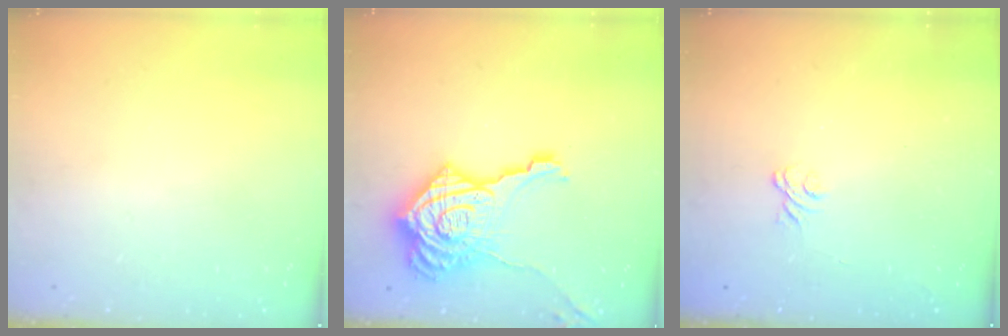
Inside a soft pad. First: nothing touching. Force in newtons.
{"total": 23.1, "press": 23.0, "slide": 2.2}
{"total": 1.9, "press": 1.5, "slide": 1.1}